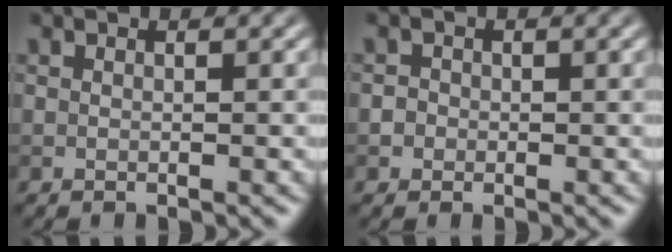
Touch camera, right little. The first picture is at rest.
{"total": 1.3, "force": [-0.1, 1.2, 0.4], "torque": [0.005, 0.003, -0.008]}